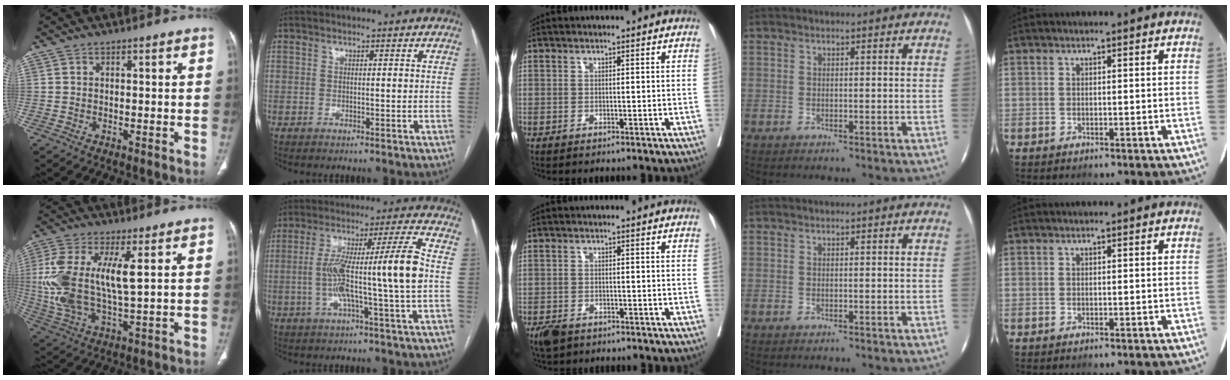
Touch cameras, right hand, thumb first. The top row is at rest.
{"thumb": {"total": 16.1, "force": [2.9, 6.5, 14.5], "torque": [-0.323, -0.009, 0.059]}, "index": {"total": 13.3, "force": [-1.3, -1.2, 13.2], "torque": [-0.235, 0.017, -0.027]}, "middle": {"total": 4.5, "force": [-3.4, 2.2, 1.9], "torque": [-0.035, -0.006, -0.050]}}